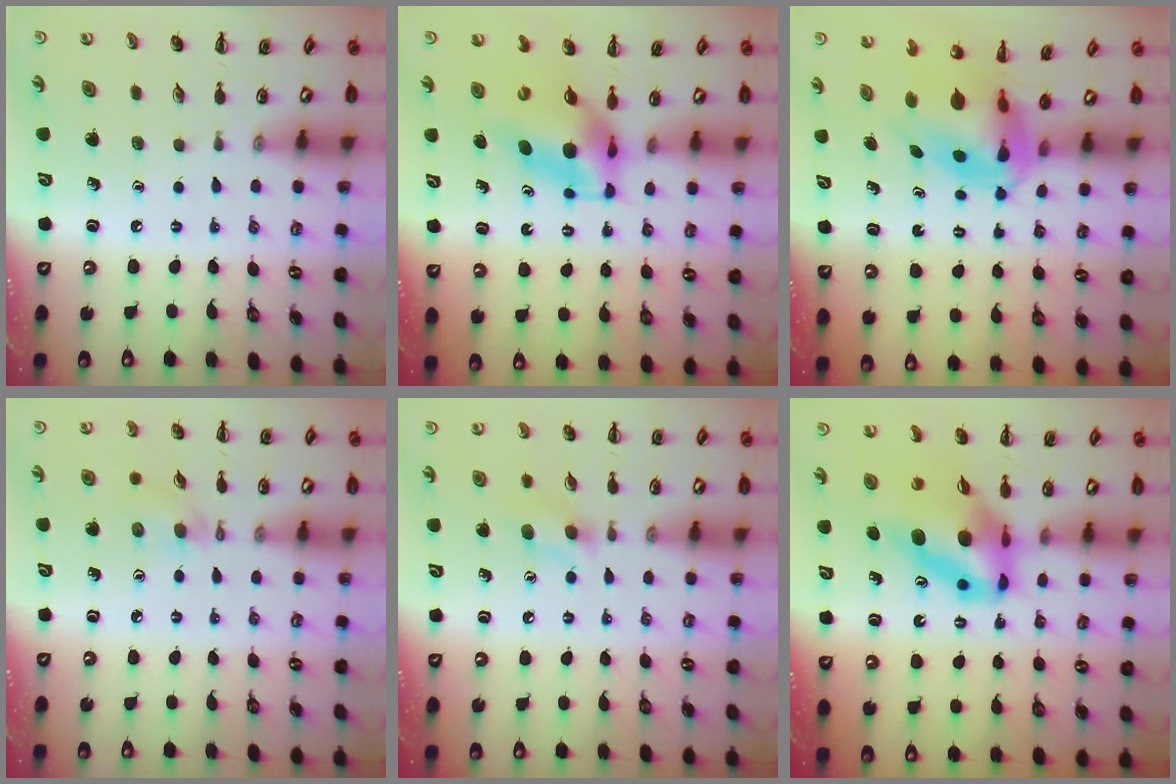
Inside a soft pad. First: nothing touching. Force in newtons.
{"total": 5.4, "press": 5.1, "slide": 1.5}
{"total": 6.4, "press": 6.1, "slide": 1.9}
{"total": 3.7, "press": 3.5, "slide": 1.3}
{"total": 6.2, "press": 5.9, "slide": 1.8}
{"total": 12.9, "press": 12.1, "slide": 4.5}